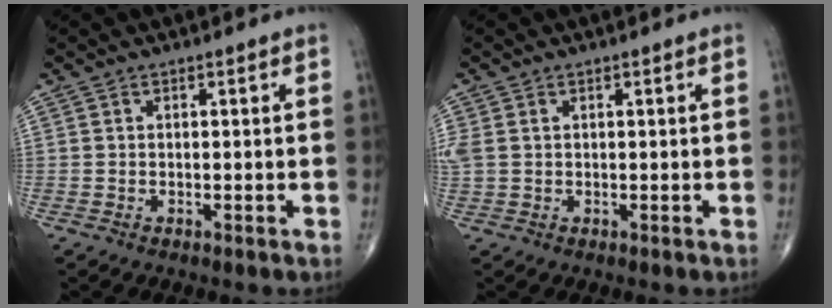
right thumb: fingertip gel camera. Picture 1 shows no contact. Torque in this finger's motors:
{"motor_torque": [-0.27, -0.26, 0.45, 0.29, 0.00]}